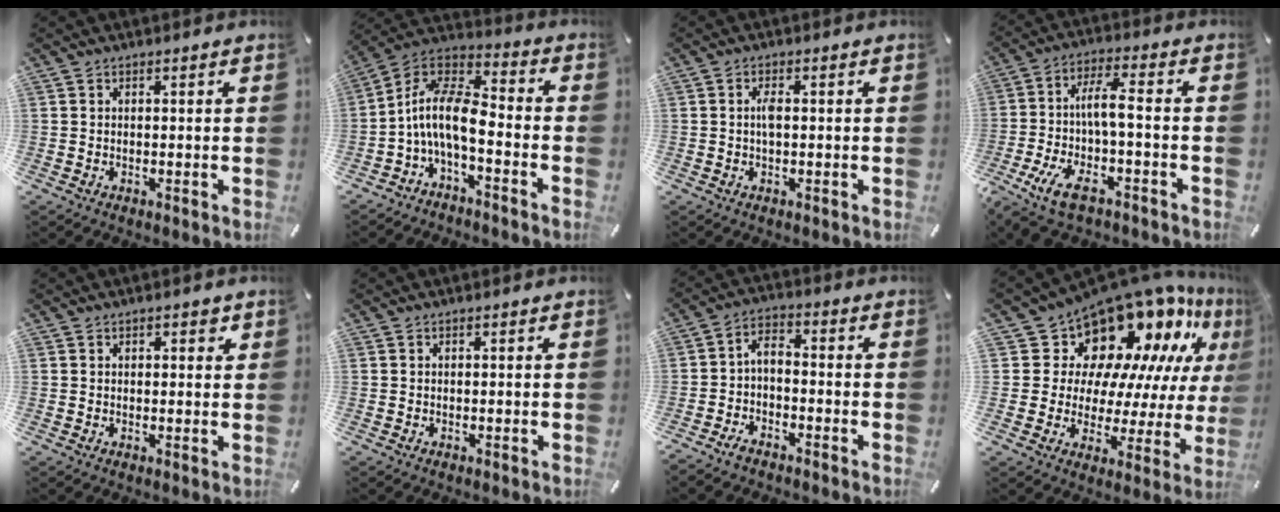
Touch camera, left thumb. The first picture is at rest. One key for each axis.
{"total": 10.5, "fx": -3.2, "fy": 4.3, "fz": 9.1, "tx": -0.198, "ty": -0.008, "tz": -0.066}
{"total": 2.3, "fx": 0.0, "fy": 0.7, "fz": 2.2, "tx": -0.044, "ty": -0.001, "tz": -0.001}
{"total": 11.1, "fx": -2.4, "fy": 3.2, "fz": 10.3, "tx": -0.211, "ty": -0.005, "tz": -0.048}
{"total": 1.4, "fx": 0.7, "fy": 0.8, "fz": 0.9, "tx": -0.003, "ty": -0.003, "tz": 0.009}
{"total": 0.0}
{"total": 3.7, "fx": -2.3, "fy": 1.7, "fz": 2.3, "tx": -0.053, "ty": 0.007, "tz": -0.050}
{"total": 15.9, "fx": 12.3, "fy": 8.7, "fz": 5.1, "tx": -0.087, "ty": -0.128, "tz": 0.216}